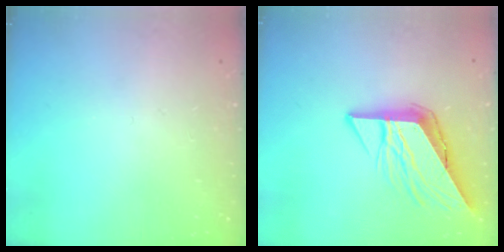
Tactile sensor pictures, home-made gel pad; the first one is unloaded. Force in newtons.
{"total": 11.7, "press": 11.6, "slide": 1.4}